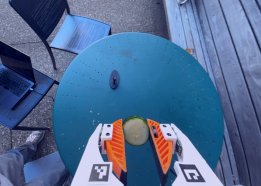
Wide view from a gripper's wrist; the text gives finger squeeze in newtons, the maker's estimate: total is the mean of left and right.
{"total": 10.3, "left": 9.9, "right": 10.7}